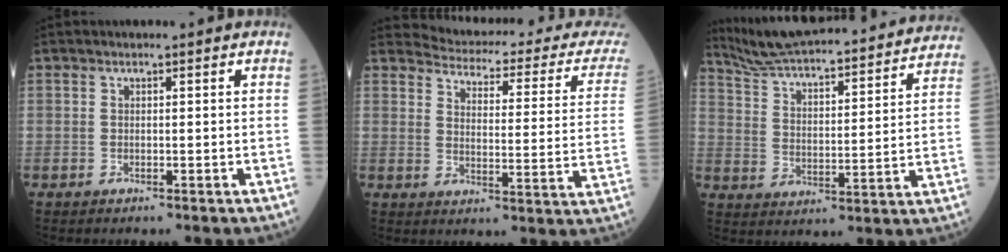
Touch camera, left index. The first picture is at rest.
{"total": 20.2, "force": [19.5, 2.3, 4.7], "torque": [-0.054, -0.087, 0.209]}
{"total": 28.8, "force": [26.5, 3.3, 10.5], "torque": [-0.173, -0.031, 0.354]}